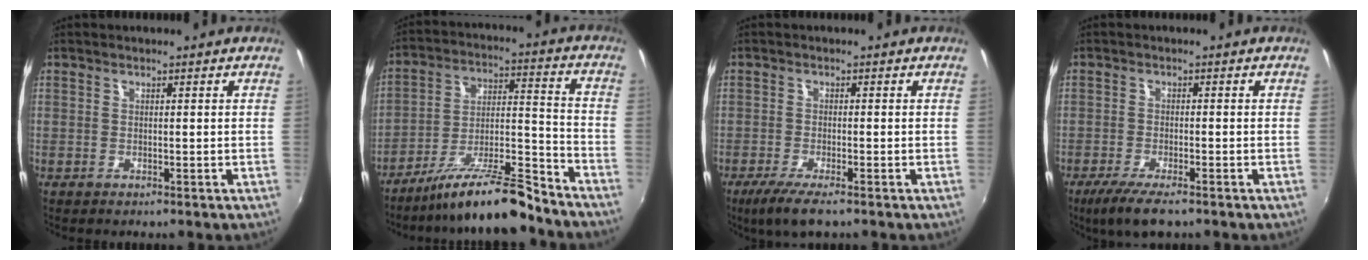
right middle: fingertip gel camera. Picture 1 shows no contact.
{"total": 15.9, "force": [-13.3, 1.6, 8.5], "torque": [-0.154, -0.005, -0.223]}
{"total": 6.0, "force": [-4.1, 1.0, 4.2], "torque": [-0.100, -0.025, -0.075]}
{"total": 6.8, "force": [-4.8, 1.5, 4.5], "torque": [-0.108, -0.025, -0.087]}